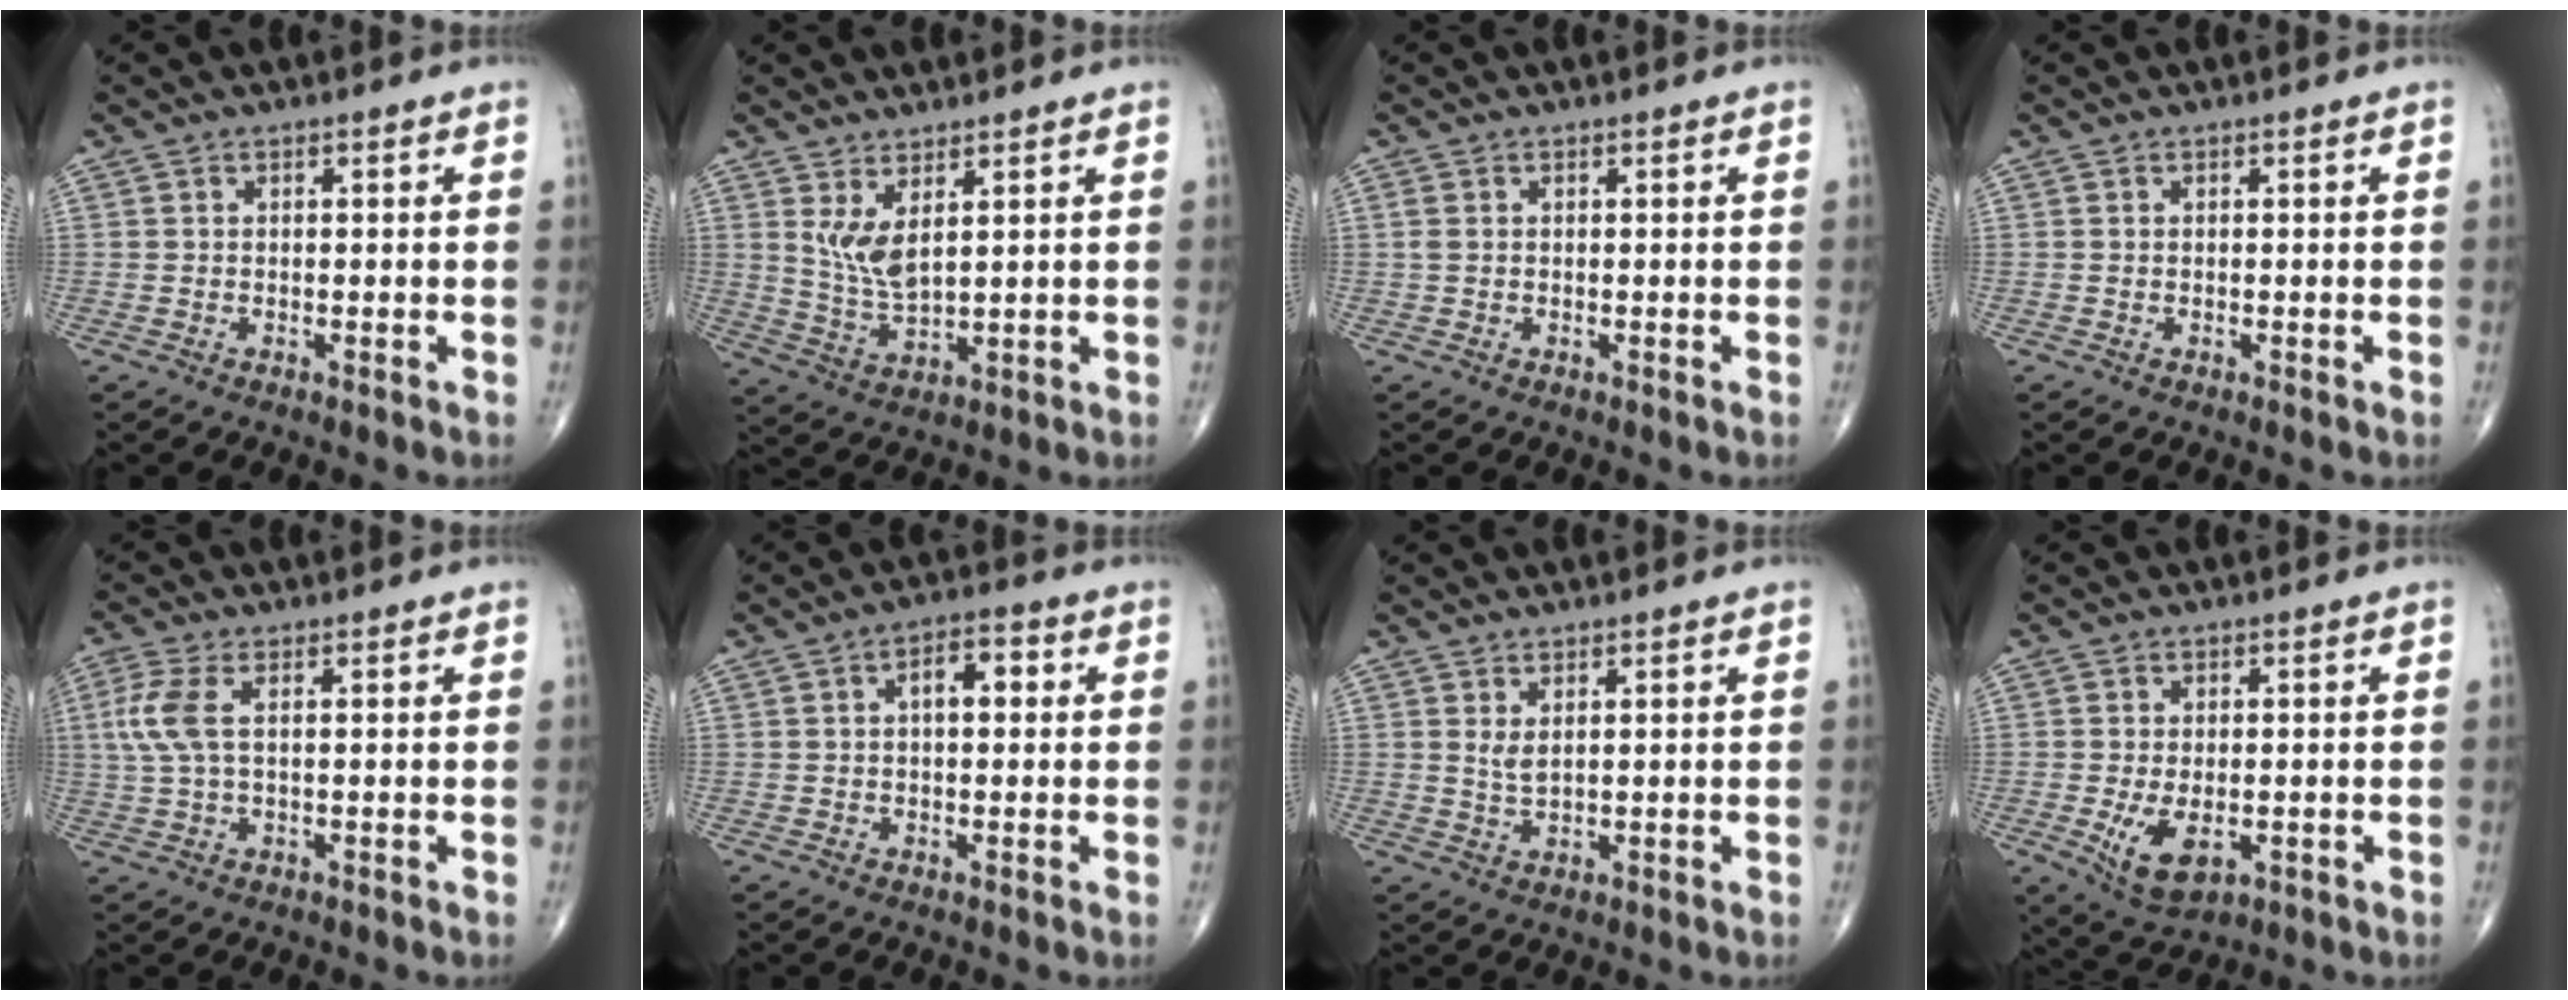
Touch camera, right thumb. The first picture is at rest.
{"total": 6.6, "force": [3.0, 2.5, 5.3], "torque": [-0.103, -0.031, 0.070]}
{"total": 1.1, "force": [0.3, 0.8, 0.8], "torque": [-0.025, 0.005, 0.009]}
{"total": 0.0}
{"total": 6.0, "force": [1.3, 2.7, 5.2], "torque": [-0.147, 0.012, 0.026]}
{"total": 5.2, "force": [0.9, 2.7, 4.3], "torque": [-0.058, 0.014, 0.008]}
{"total": 2.4, "force": [1.1, 0.8, 1.9], "torque": [-0.036, -0.010, 0.025]}
{"total": 7.1, "force": [-1.6, 4.0, 5.7], "torque": [-0.094, -0.012, -0.017]}